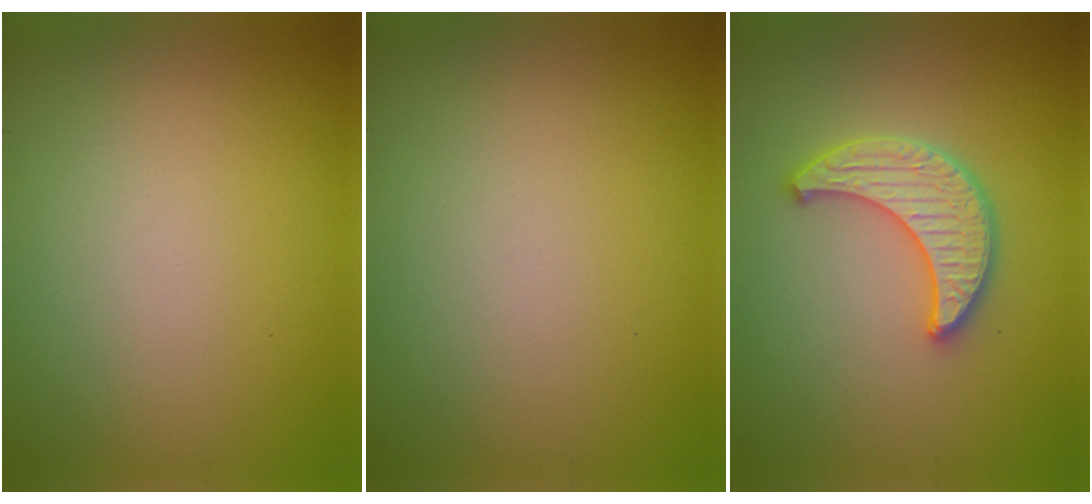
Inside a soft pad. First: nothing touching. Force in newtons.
{"total": 0.0}
{"total": 3.9, "press": 3.7, "slide": 1.2}